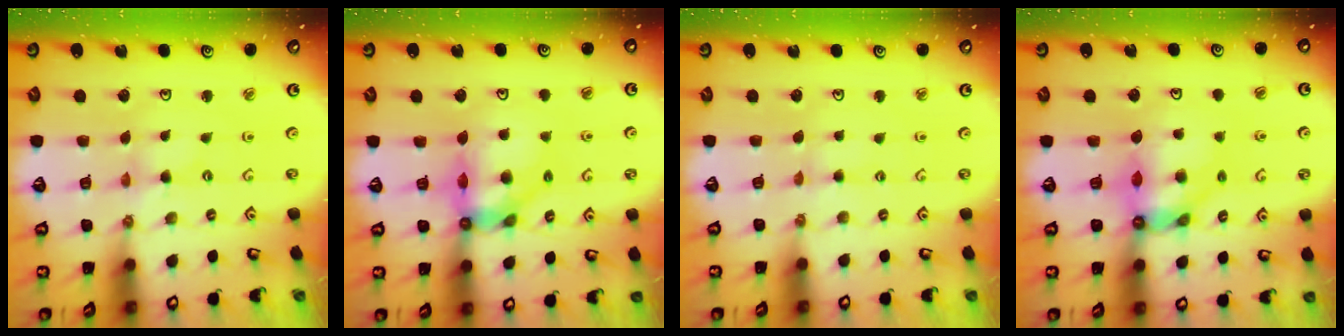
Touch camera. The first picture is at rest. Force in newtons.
{"total": 11.1, "press": 10.9, "slide": 2.0}
{"total": 1.3, "press": 1.3, "slide": 0.3}
{"total": 9.1, "press": 9.1, "slide": 0.8}